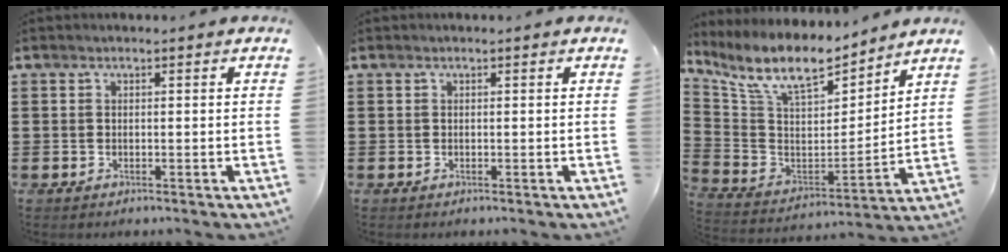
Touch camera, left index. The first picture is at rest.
{"total": 0.0}
{"total": 10.7, "force": [8.3, 3.2, 5.9], "torque": [-0.150, -0.044, 0.145]}